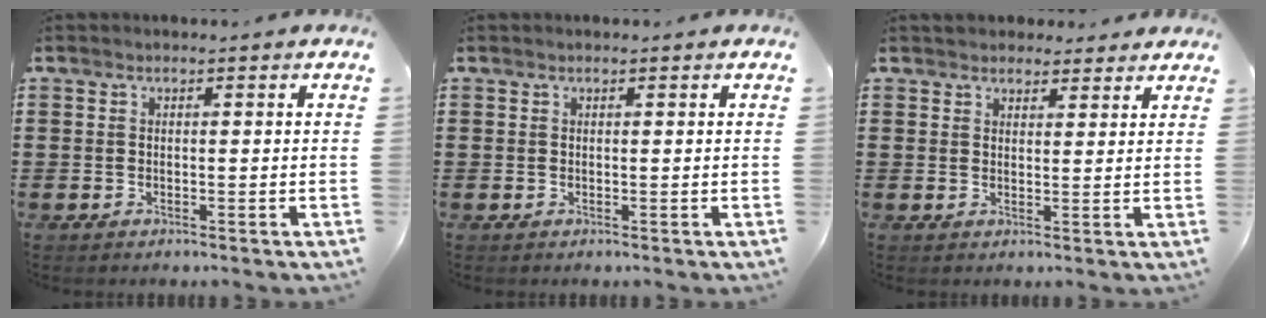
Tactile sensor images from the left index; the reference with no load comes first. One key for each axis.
{"total": 0.0}
{"total": 2.8, "fx": 2.6, "fy": 1.2, "fz": 0.0, "tx": 0.000, "ty": -0.002, "tz": 0.048}